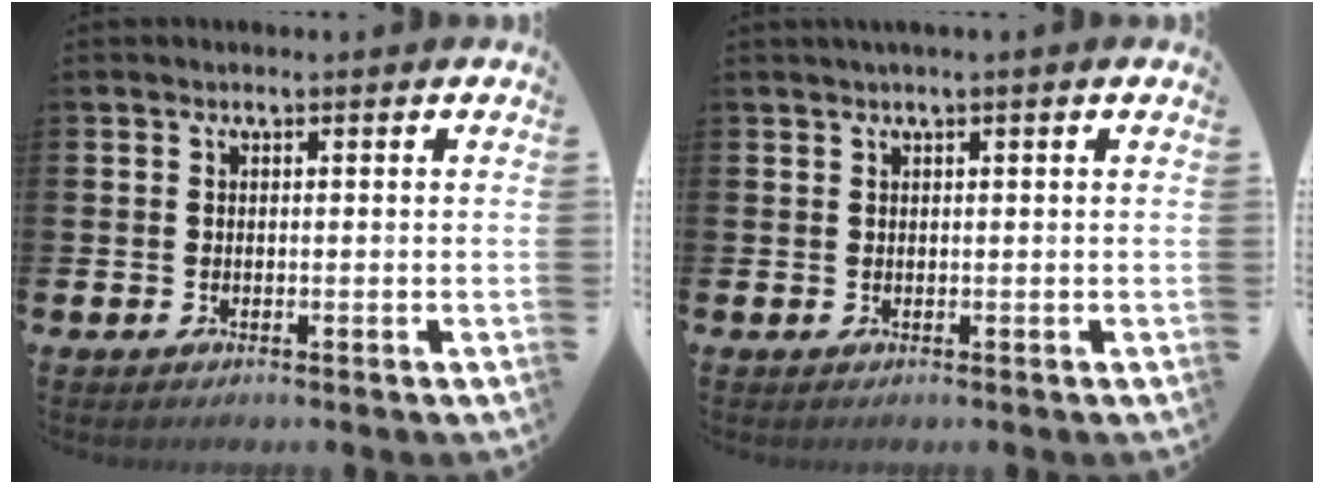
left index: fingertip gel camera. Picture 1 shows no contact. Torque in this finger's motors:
{"motor_torque": [0.88, -1.24, 0.67, 0.15]}